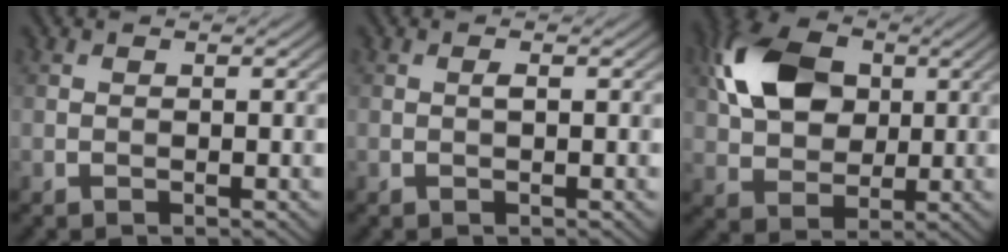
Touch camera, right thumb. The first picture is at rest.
{"total": 0.6, "force": [0.1, 0.0, 0.6], "torque": [-0.013, 0.002, 0.002]}
{"total": 10.6, "force": [2.8, 7.5, 7.0], "torque": [-0.167, 0.018, 0.042]}